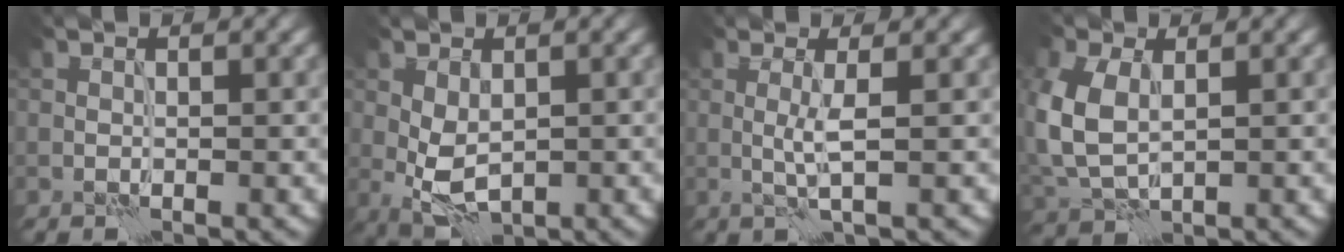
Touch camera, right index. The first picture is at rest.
{"total": 3.4, "force": [0.1, 2.0, 2.8], "torque": [-0.054, -0.003, 0.005]}
{"total": 1.8, "force": [0.1, 0.0, 1.8], "torque": [-0.040, -0.001, 0.000]}
{"total": 6.4, "force": [0.7, 4.1, 4.9], "torque": [-0.139, 0.000, 0.018]}